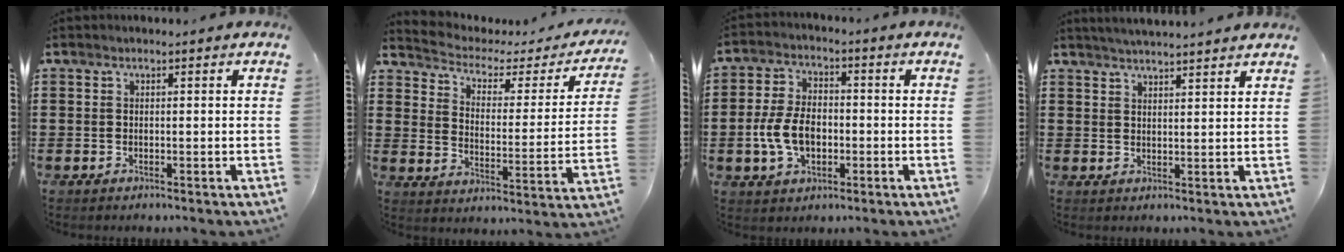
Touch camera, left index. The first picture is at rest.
{"total": 2.5, "force": [1.8, 1.4, 1.0], "torque": [-0.038, -0.015, 0.021]}
{"total": 7.6, "force": [-1.7, 4.7, 5.7], "torque": [-0.136, 0.003, -0.039]}
{"total": 2.9, "force": [2.9, -0.6, 0.2], "torque": [-0.011, -0.009, 0.053]}